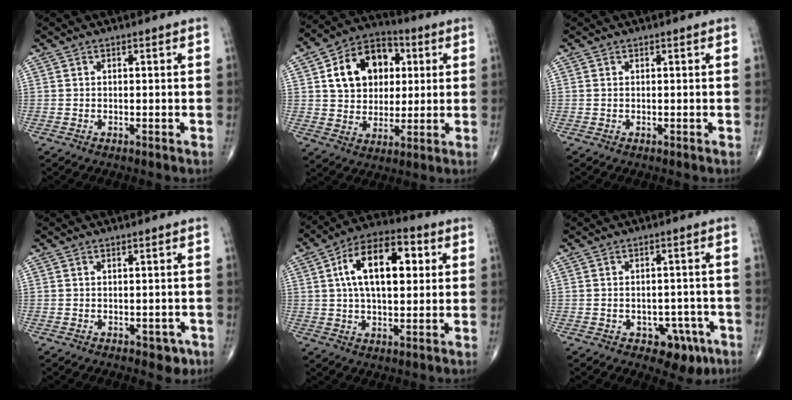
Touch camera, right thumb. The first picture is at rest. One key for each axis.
{"total": 15.5, "fx": 4.0, "fy": 11.6, "fz": 9.4, "tx": -0.116, "ty": 0.005, "tz": 0.064}
{"total": 0.0}
{"total": 2.9, "fx": -1.0, "fy": 1.8, "fz": 2.0, "tx": -0.005, "ty": 0.001, "tz": -0.009}
{"total": 16.1, "fx": 3.6, "fy": 8.4, "fz": 13.2, "tx": -0.201, "ty": 0.017, "tz": 0.055}
{"total": 7.2, "fx": -3.3, "fy": 4.8, "fz": 4.2, "tx": -0.024, "ty": 0.024, "tz": -0.035}